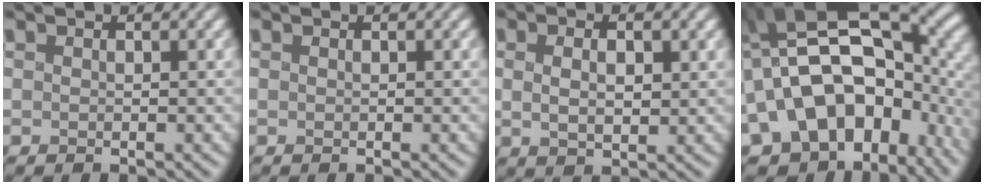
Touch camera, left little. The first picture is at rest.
{"total": 0.0}
{"total": 3.1, "force": [0.2, 1.7, 2.6], "torque": [-0.048, -0.006, 0.006]}
{"total": 19.7, "force": [-2.3, 13.5, 14.2], "torque": [-0.216, -0.006, -0.011]}